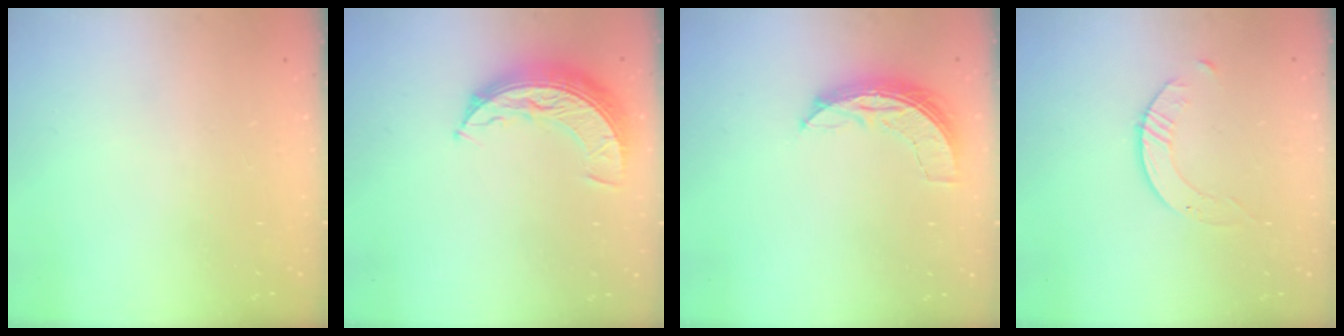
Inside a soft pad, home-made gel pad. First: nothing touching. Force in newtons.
{"total": 9.5, "press": 9.5, "slide": 0.5}
{"total": 6.8, "press": 6.8, "slide": 0.6}
{"total": 2.6, "press": 2.6, "slide": 0.3}